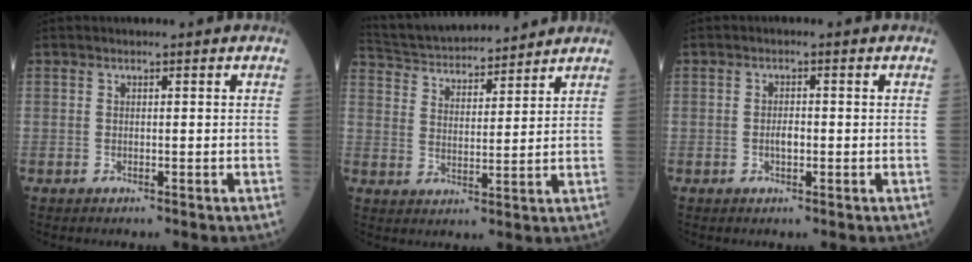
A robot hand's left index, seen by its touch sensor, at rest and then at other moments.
{"total": 14.7, "force": [13.8, 2.3, 4.5], "torque": [-0.085, 0.030, 0.231]}
{"total": 1.7, "force": [-0.5, 0.7, 1.5], "torque": [-0.027, 0.000, -0.009]}